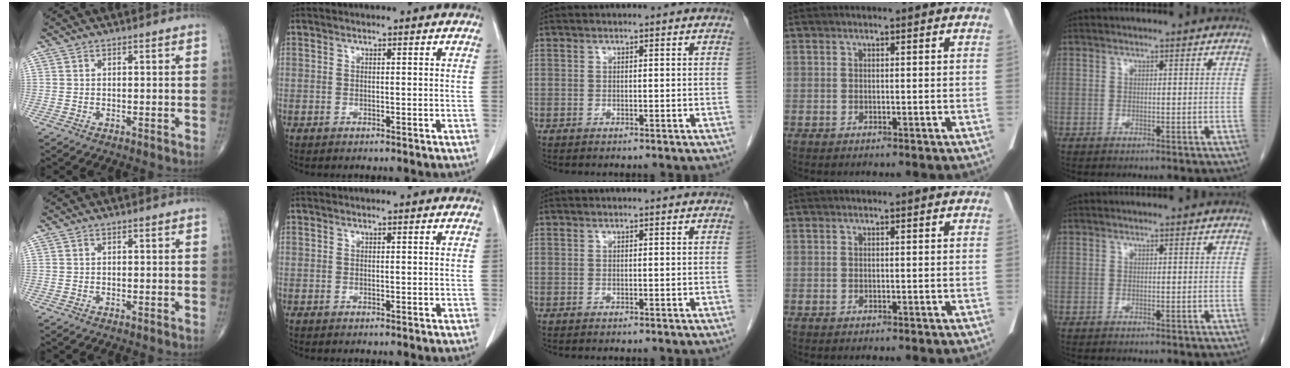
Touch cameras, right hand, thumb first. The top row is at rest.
{}